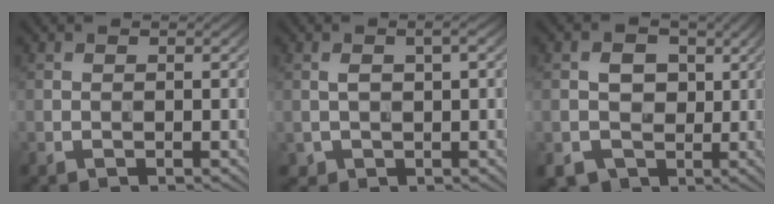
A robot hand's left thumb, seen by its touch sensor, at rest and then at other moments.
{"total": 2.9, "force": [0.4, 1.7, 2.4], "torque": [-0.054, -0.001, 0.011]}
{"total": 6.0, "force": [-0.5, 5.6, 2.3], "torque": [-0.037, 0.000, -0.018]}